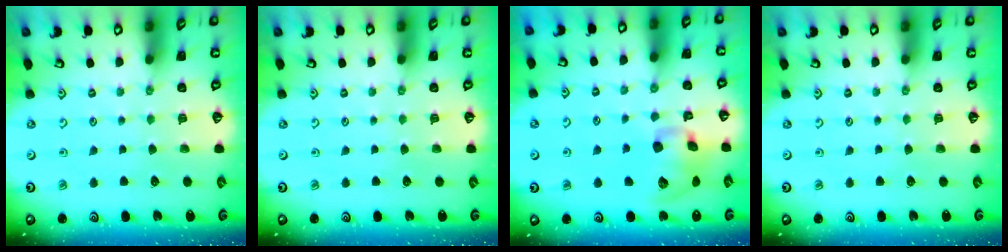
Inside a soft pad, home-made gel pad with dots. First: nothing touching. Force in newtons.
{"total": 0.0}
{"total": 12.7, "press": 12.6, "slide": 1.8}
{"total": 0.0}